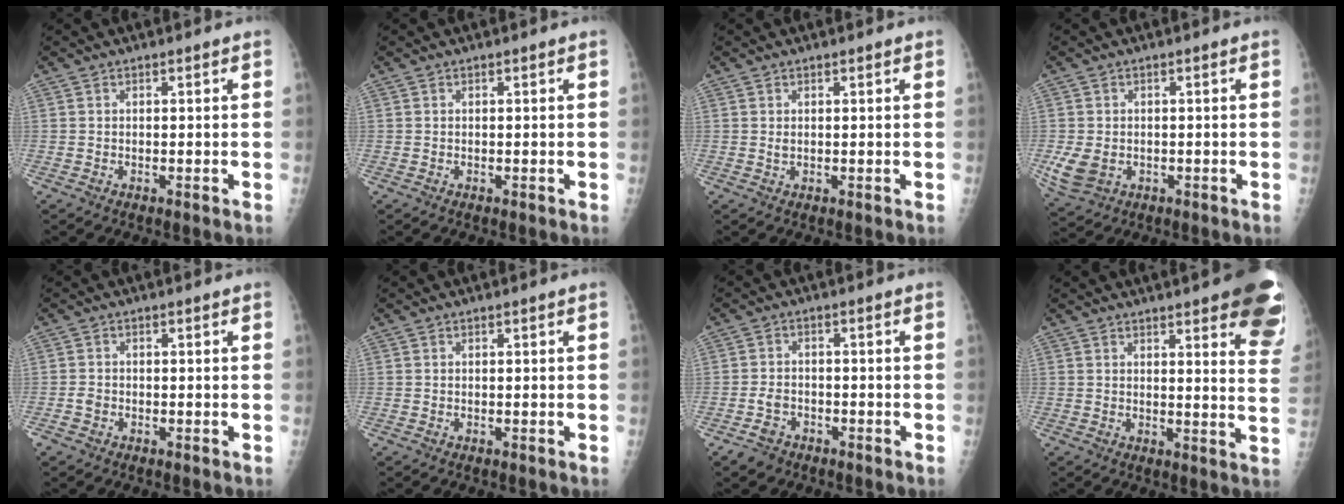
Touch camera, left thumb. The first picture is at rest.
{"total": 0.0}
{"total": 0.8, "force": [0.4, 0.5, 0.4], "torque": [-0.005, -0.002, 0.006]}
{"total": 5.7, "force": [-1.2, 4.4, 3.5], "torque": [-0.065, -0.006, -0.010]}
{"total": 1.6, "force": [-0.7, 1.3, 0.7], "torque": [-0.011, 0.003, -0.014]}
{"total": 0.0}
{"total": 3.8, "force": [-2.5, 2.7, 1.2], "torque": [-0.019, 0.016, -0.039]}
{"total": 17.3, "force": [10.8, 4.2, 12.9], "torque": [-0.132, -0.045, 0.113]}